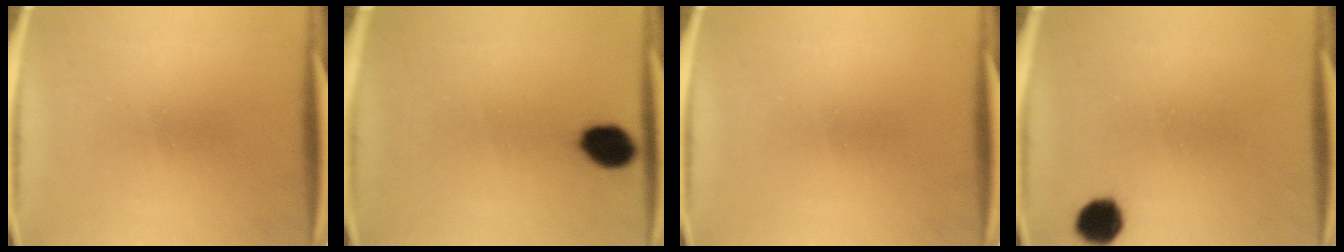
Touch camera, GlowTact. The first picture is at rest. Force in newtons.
{"total": 7.0}
{"total": 0.0}
{"total": 5.7}